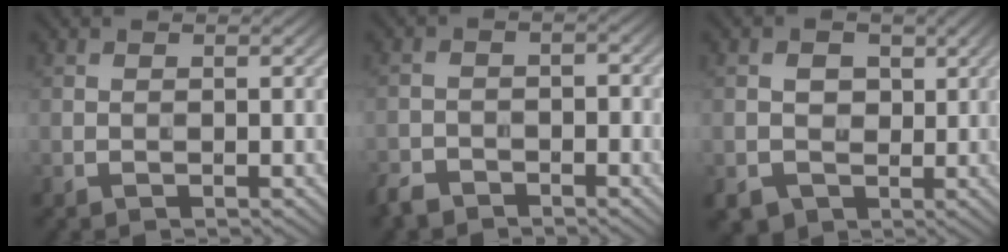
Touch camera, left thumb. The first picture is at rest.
{"total": 3.4, "force": [-2.8, 1.6, 1.1], "torque": [-0.021, -0.004, -0.063]}
{"total": 3.9, "force": [-0.2, 3.6, 1.2], "torque": [-0.022, -0.002, -0.009]}